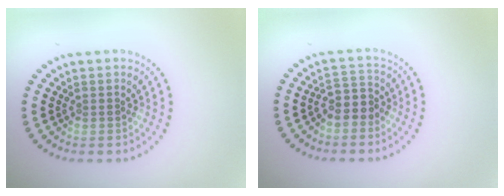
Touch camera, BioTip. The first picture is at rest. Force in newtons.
{"total": 2.5, "press": 2.2, "slide": 1.2}